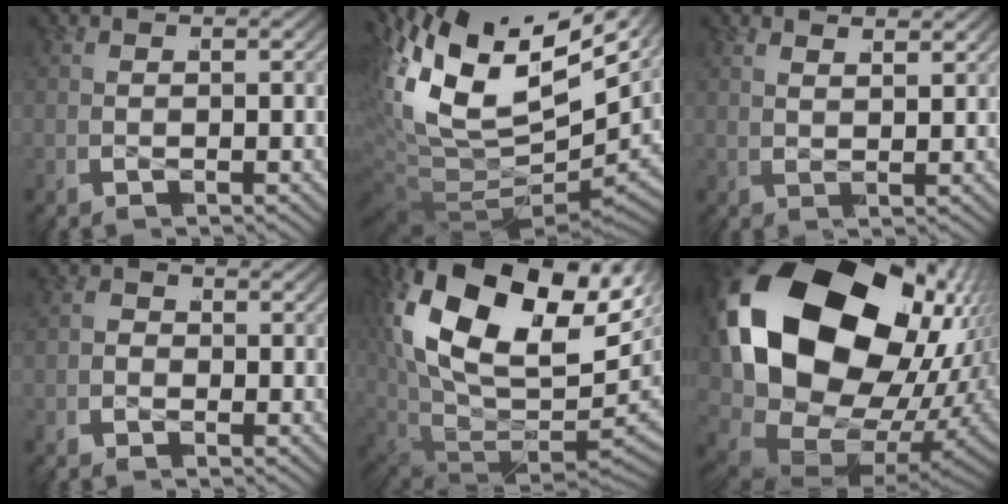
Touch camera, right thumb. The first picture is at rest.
{"total": 18.8, "force": [3.2, 11.3, 14.6], "torque": [-0.288, -0.030, 0.057]}
{"total": 1.5, "force": [1.4, -0.3, 0.4], "torque": [0.001, 0.003, 0.023]}
{"total": 1.5, "force": [-0.8, 1.2, 0.5], "torque": [-0.007, -0.006, -0.018]}
{"total": 20.7, "force": [3.1, 13.3, 15.6], "torque": [-0.301, -0.032, 0.065]}
{"total": 28.2, "force": [0.5, 19.2, 20.7], "torque": [-0.421, -0.055, 0.027]}